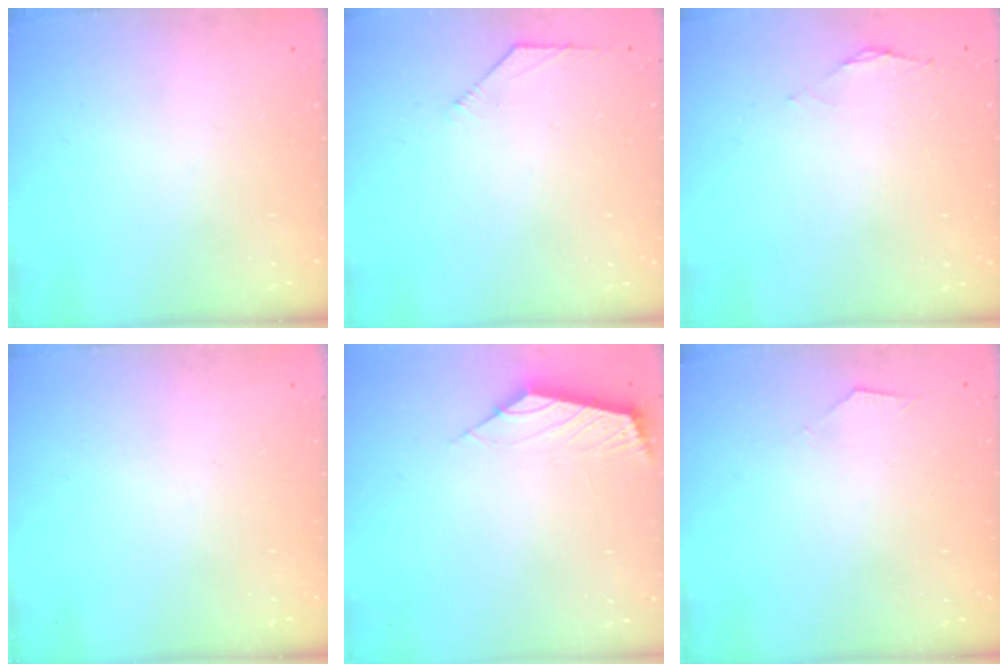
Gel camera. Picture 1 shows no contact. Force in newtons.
{"total": 2.7, "press": 2.6, "slide": 0.6}
{"total": 0.5, "press": 0.4, "slide": 0.3}
{"total": 0.0}
{"total": 2.2, "press": 2.2, "slide": 0.5}
{"total": 3.3, "press": 3.3, "slide": 0.5}